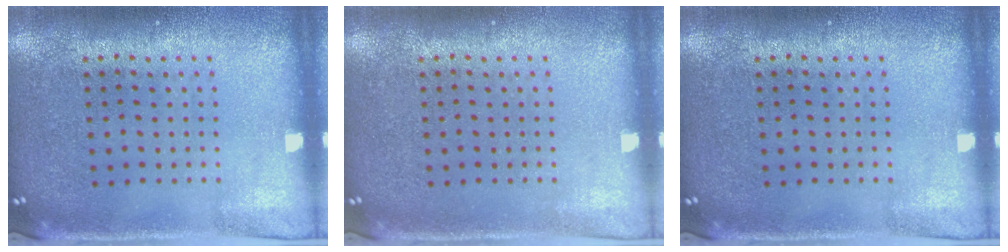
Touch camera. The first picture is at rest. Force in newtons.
{"total": 0.0}
{"total": 0.0}